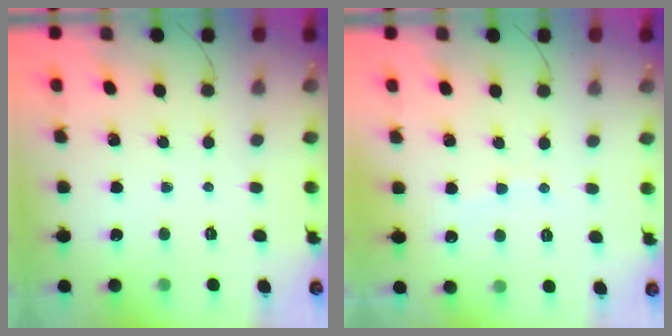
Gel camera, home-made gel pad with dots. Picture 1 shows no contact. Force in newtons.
{"total": 6.2, "press": 6.2, "slide": 0.9}